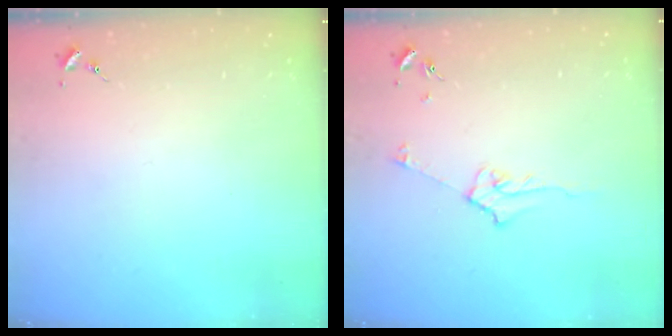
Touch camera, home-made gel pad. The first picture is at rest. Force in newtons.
{"total": 5.9, "press": 5.8, "slide": 0.8}